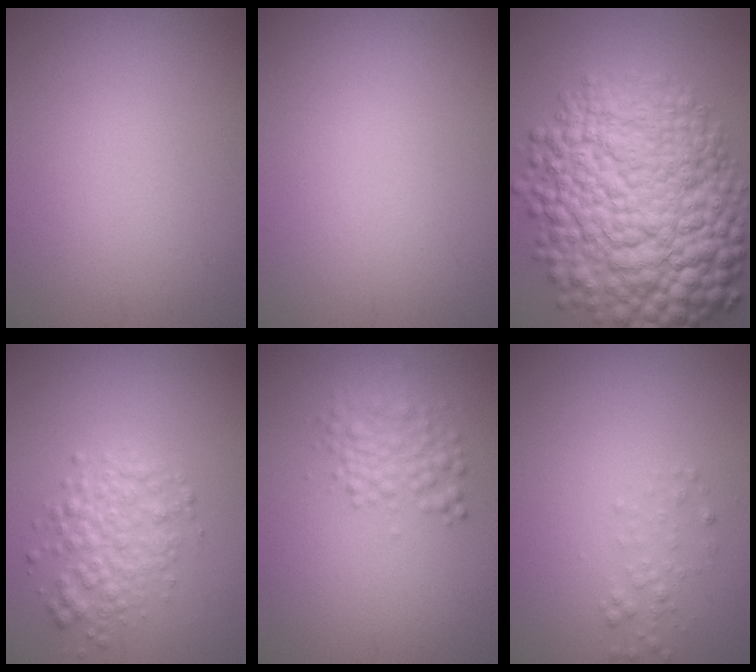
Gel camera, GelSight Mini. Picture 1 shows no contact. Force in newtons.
{"total": 0.0}
{"total": 15.8, "press": 15.8, "slide": 0.3}
{"total": 3.3, "press": 3.3, "slide": 0.1}
{"total": 2.9, "press": 2.9, "slide": 0.0}
{"total": 1.2, "press": 1.2, "slide": 0.1}